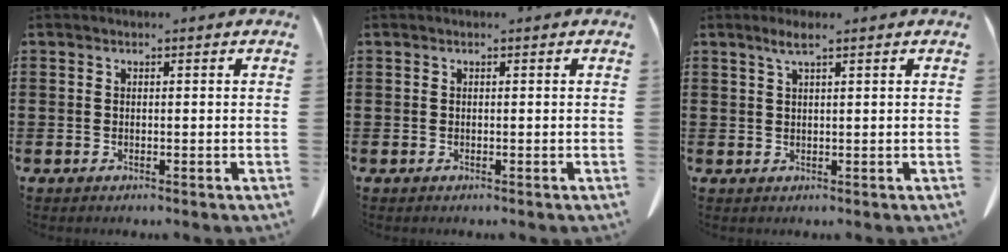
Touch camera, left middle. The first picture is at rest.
{"total": 0.0}
{"total": 2.1, "force": [1.3, 0.1, 1.7], "torque": [-0.036, 0.001, 0.022]}